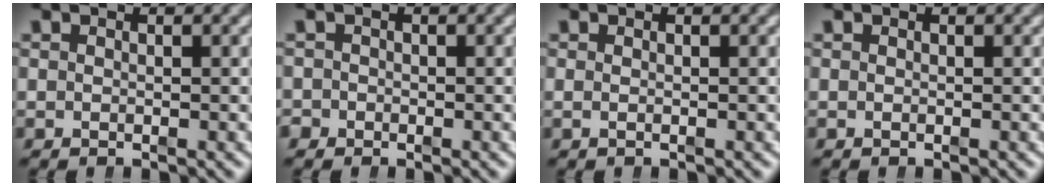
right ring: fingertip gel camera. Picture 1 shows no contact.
{"total": 1.5, "force": [-1.0, 1.1, -0.3], "torque": [0.007, -0.008, -0.017]}
{"total": 0.5, "force": [-0.1, -0.2, 0.5], "torque": [-0.007, -0.001, -0.001]}
{"total": 0.0}